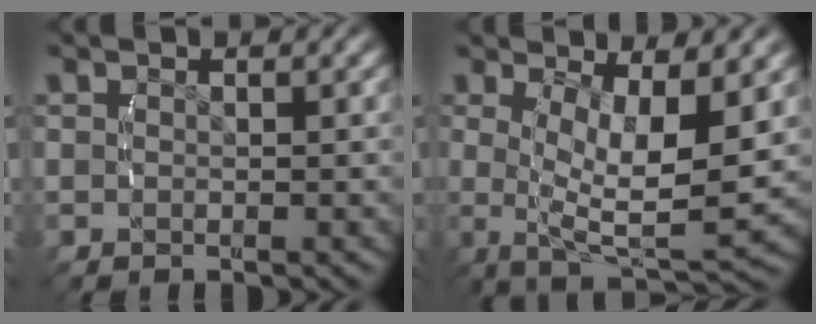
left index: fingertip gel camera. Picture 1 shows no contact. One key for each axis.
{"total": 8.8, "fx": -0.6, "fy": 4.4, "fz": 7.6, "tx": -0.138, "ty": -0.033, "tz": -0.002}